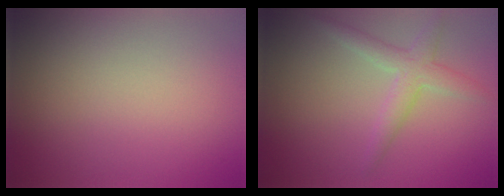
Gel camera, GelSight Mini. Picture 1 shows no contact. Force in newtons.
{"total": 2.7, "press": 2.7, "slide": 0.2}